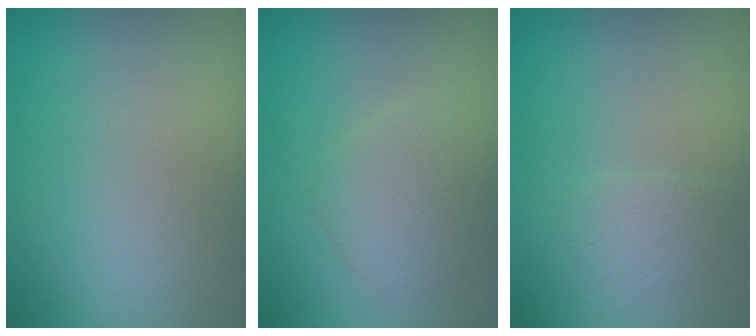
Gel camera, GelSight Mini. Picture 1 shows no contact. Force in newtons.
{"total": 2.8, "press": 2.8, "slide": 0.1}
{"total": 1.2, "press": 1.2, "slide": 0.1}